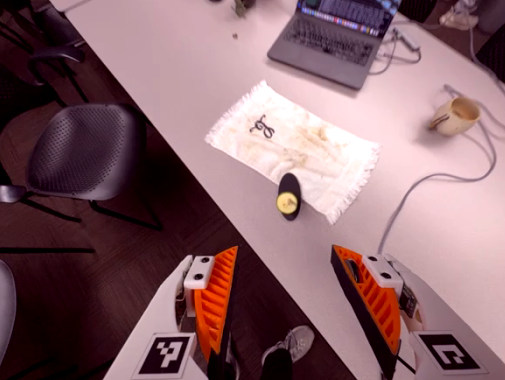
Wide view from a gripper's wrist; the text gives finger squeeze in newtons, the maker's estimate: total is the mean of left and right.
{"total": 0.0}